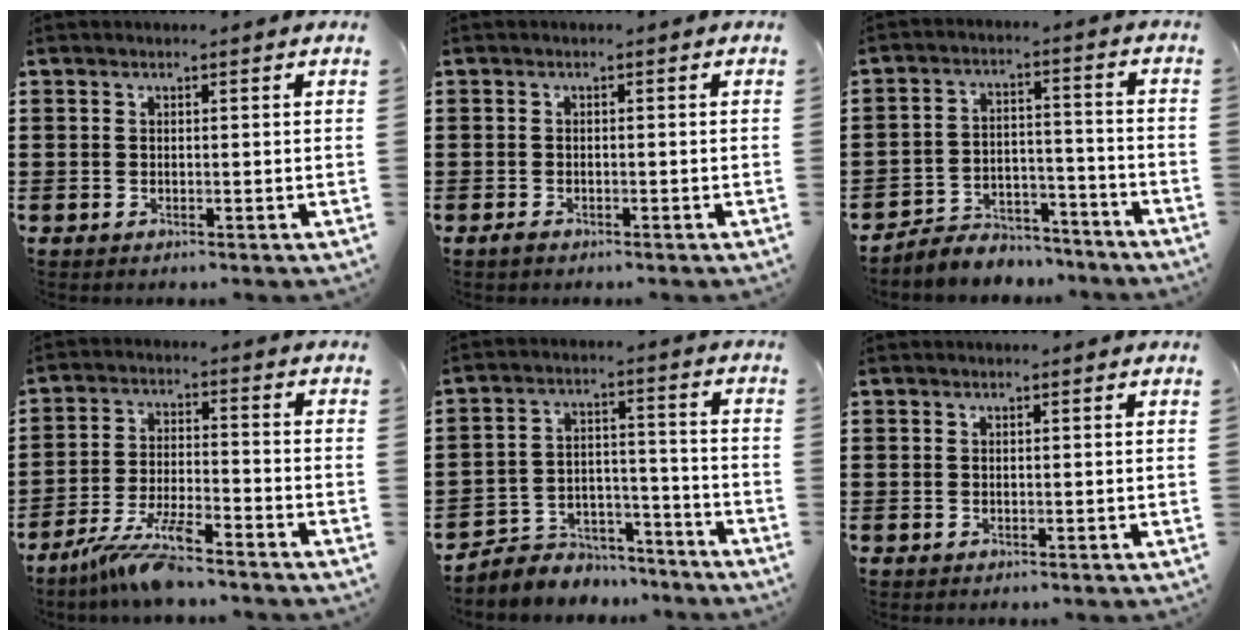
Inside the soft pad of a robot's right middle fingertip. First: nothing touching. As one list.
[{"total": 0.8, "force": [-0.6, 0.3, 0.3], "torque": [-0.009, -0.002, -0.012]}, {"total": 5.2, "force": [-5.1, 1.3, 0.2], "torque": [-0.003, 0.013, -0.102]}, {"total": 7.5, "force": [-6.4, 0.7, 3.9], "torque": [-0.093, -0.013, -0.125]}, {"total": 4.9, "force": [-4.4, 2.2, 0.0], "torque": [-0.012, 0.013, -0.093]}, {"total": 0.0}]